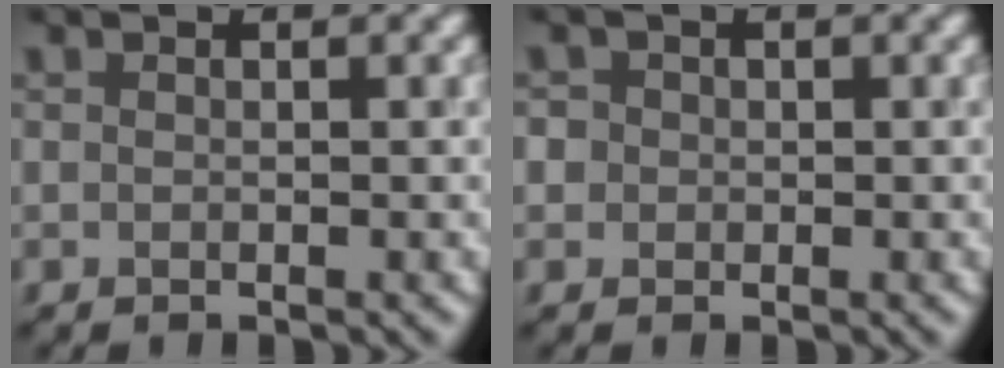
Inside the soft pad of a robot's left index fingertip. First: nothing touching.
{"total": 1.7, "force": [0.3, 1.6, 0.6], "torque": [-0.002, 0.008, -0.001]}